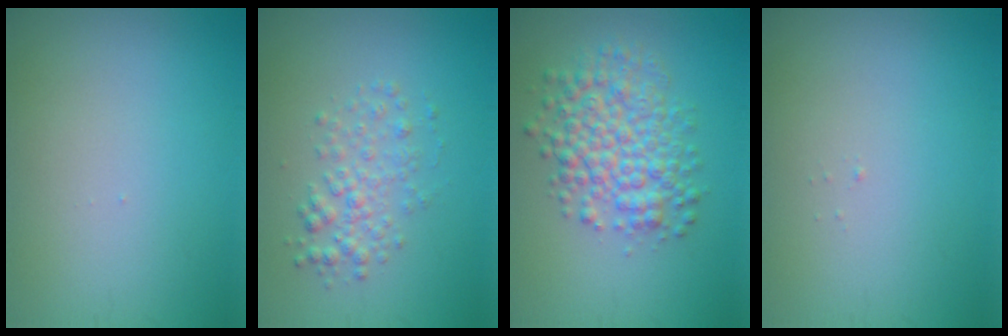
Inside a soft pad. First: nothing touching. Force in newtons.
{"total": 2.5, "press": 2.5, "slide": 0.0}
{"total": 5.7, "press": 5.7, "slide": 0.1}
{"total": 0.0}